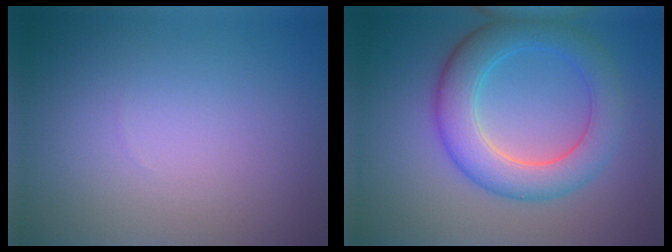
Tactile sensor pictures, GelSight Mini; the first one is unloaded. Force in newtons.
{"total": 6.2, "press": 6.2, "slide": 0.3}